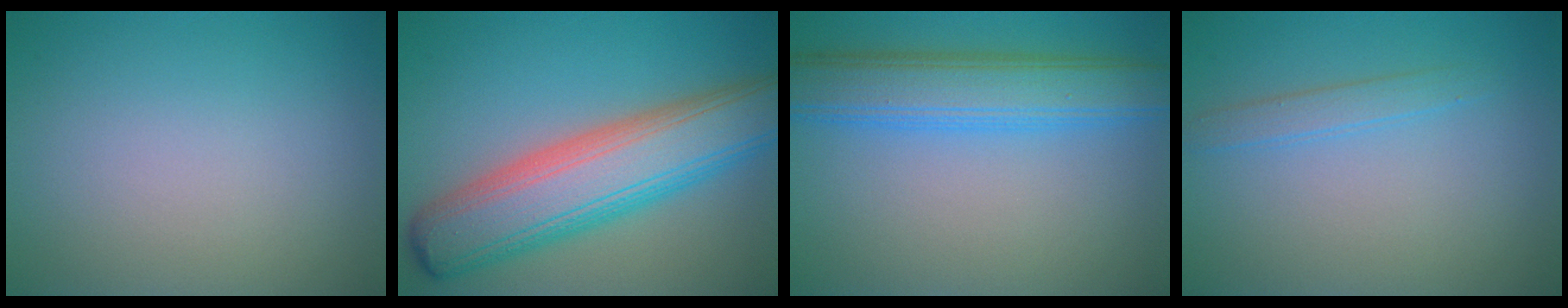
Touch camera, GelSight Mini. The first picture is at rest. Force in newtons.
{"total": 10.0, "press": 10.0, "slide": 0.6}
{"total": 6.5, "press": 6.5, "slide": 0.1}
{"total": 1.6, "press": 1.6, "slide": 0.1}